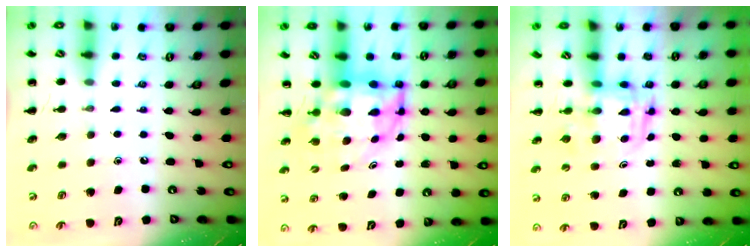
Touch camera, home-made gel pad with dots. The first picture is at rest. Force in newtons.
{"total": 7.3, "press": 7.0, "slide": 1.9}
{"total": 3.0, "press": 3.0, "slide": 0.5}